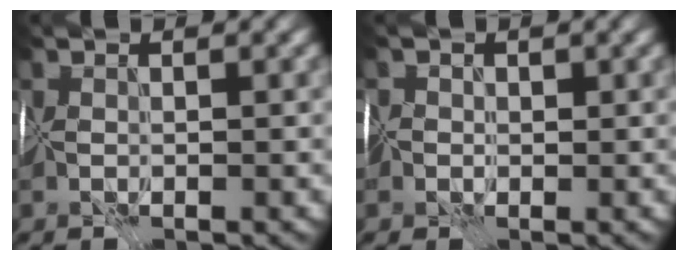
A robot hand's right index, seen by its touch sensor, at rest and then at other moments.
{"total": 3.1, "force": [-0.5, 2.9, 0.7], "torque": [0.002, 0.014, -0.030]}